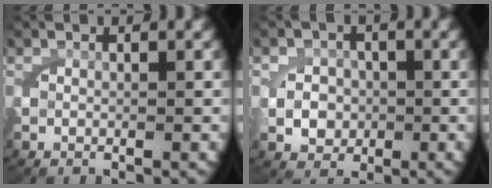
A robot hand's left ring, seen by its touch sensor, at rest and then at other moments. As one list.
[{"total": 2.8, "force": [-0.3, 2.6, 1.2], "torque": [-0.018, -0.004, -0.001]}]